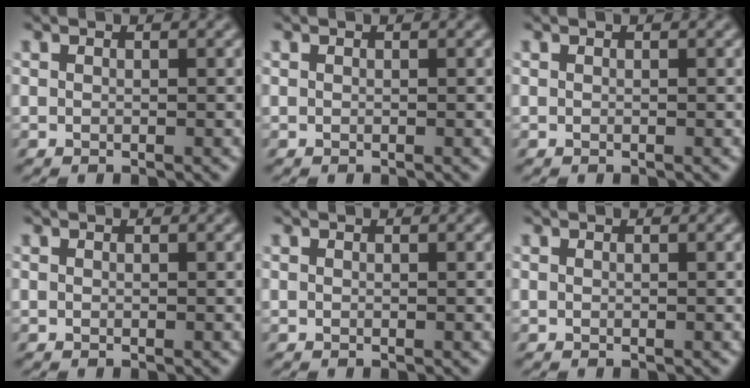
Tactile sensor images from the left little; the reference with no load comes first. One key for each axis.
{"total": 0.0}
{"total": 0.0}
{"total": 0.0}
{"total": 0.0}
{"total": 0.0}